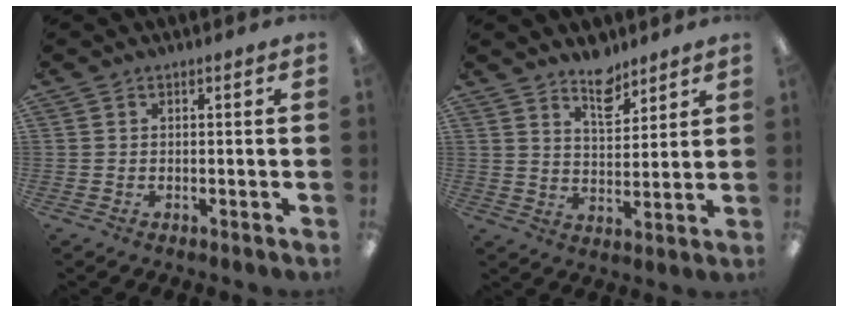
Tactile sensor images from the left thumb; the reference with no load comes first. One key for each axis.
{"total": 8.1, "fx": 6.3, "fy": 3.7, "fz": 3.4, "tx": -0.036, "ty": -0.040, "tz": 0.109}